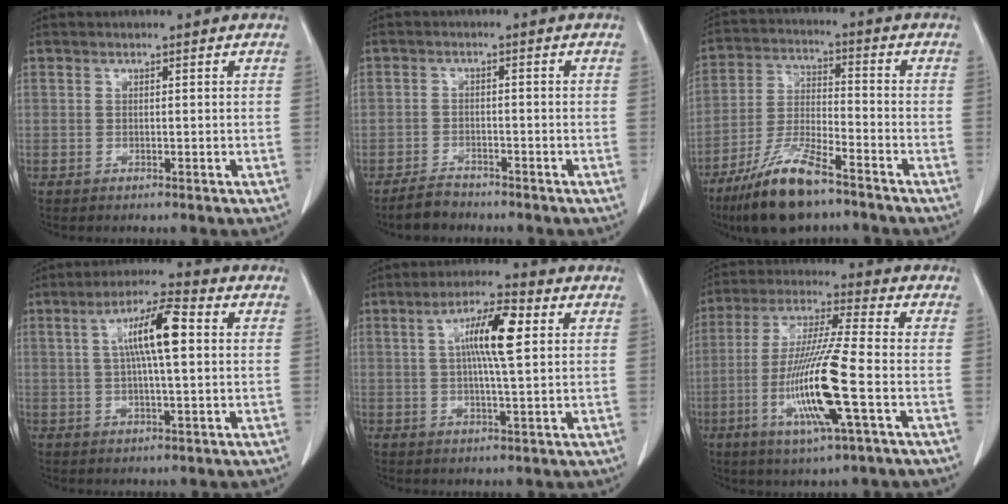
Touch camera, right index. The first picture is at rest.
{"total": 2.9, "force": [-2.6, 1.3, 0.2], "torque": [-0.008, 0.002, -0.045]}
{"total": 12.3, "force": [-8.7, 2.5, 8.3], "torque": [-0.168, -0.023, -0.163]}
{"total": 9.1, "force": [1.8, 1.3, 8.8], "torque": [-0.158, 0.017, 0.027]}
{"total": 8.9, "force": [2.4, 1.2, 8.5], "torque": [-0.152, 0.012, 0.038]}
{"total": 14.7, "force": [-4.1, 0.2, 14.2], "torque": [-0.289, -0.017, -0.079]}